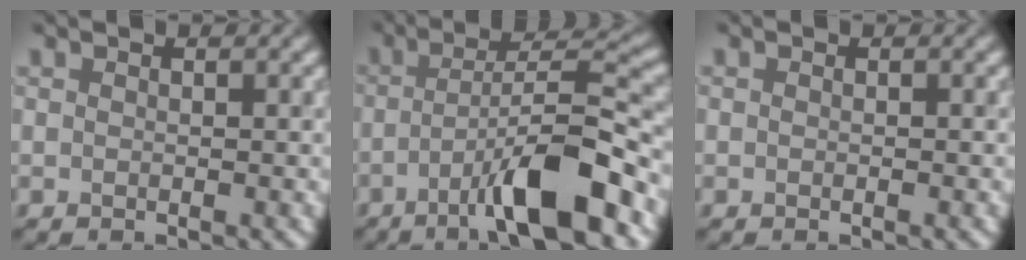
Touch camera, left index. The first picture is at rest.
{"total": 9.3, "force": [-4.6, 1.5, 7.9], "torque": [-0.117, 0.017, -0.079]}
{"total": 0.0}